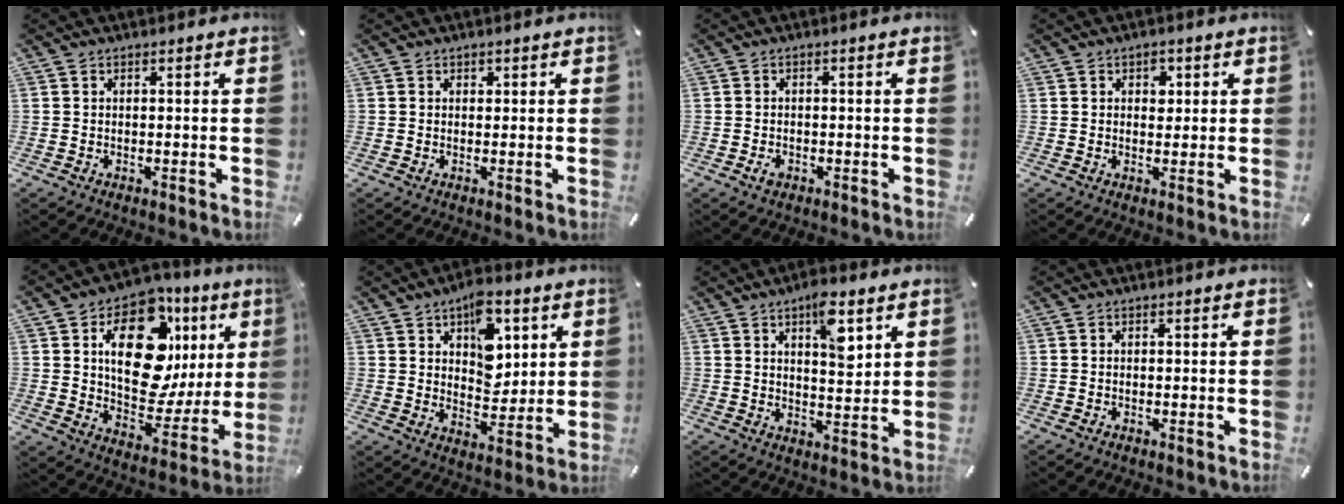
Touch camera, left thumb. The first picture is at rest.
{"total": 0.7, "force": [0.2, 0.6, 0.1], "torque": [0.008, 0.000, 0.002]}
{"total": 1.8, "force": [-0.8, 1.2, 1.0], "torque": [-0.019, 0.004, -0.015]}
{"total": 2.8, "force": [0.8, 2.2, 1.5], "torque": [-0.002, -0.006, 0.004]}
{"total": 20.6, "force": [7.3, 12.3, 14.7], "torque": [-0.214, -0.044, 0.123]}
{"total": 11.8, "force": [5.7, 7.7, 6.9], "torque": [-0.090, -0.023, 0.099]}
{"total": 8.6, "force": [4.9, 3.7, 6.1], "torque": [-0.076, -0.029, 0.076]}
{"total": 0.0}